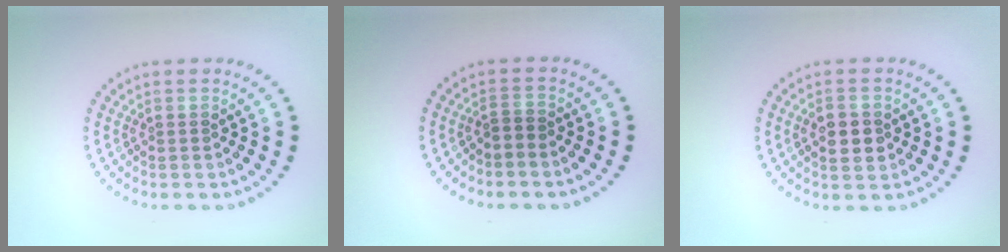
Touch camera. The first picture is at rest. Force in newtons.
{"total": 0.9, "press": 0.6, "slide": 0.6}
{"total": 2.5, "press": 2.5, "slide": 0.2}